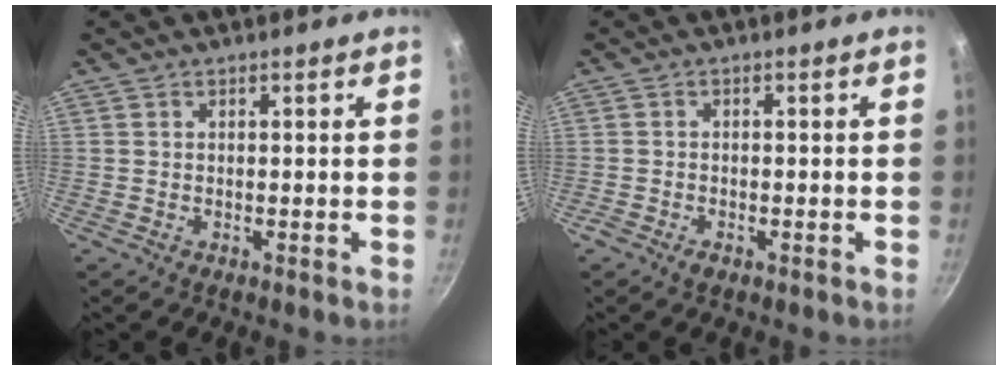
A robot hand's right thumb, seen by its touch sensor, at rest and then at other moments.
{"total": 1.8, "force": [-1.2, 1.0, 1.0], "torque": [-0.027, 0.006, -0.024]}